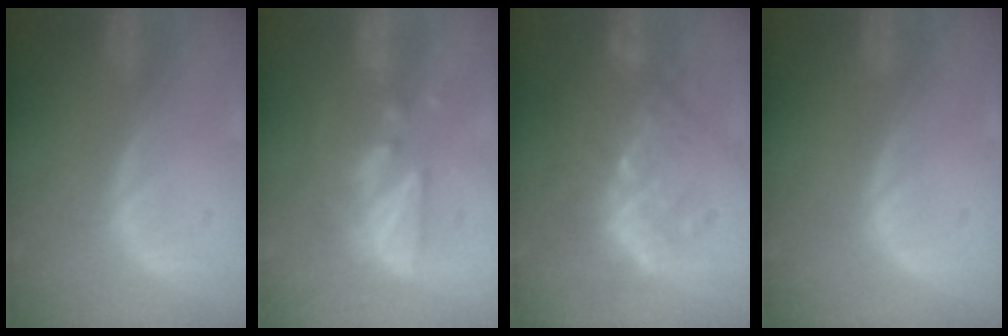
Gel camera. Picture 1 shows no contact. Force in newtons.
{"total": 8.9, "press": 7.8, "slide": 4.3}
{"total": 9.5, "press": 9.1, "slide": 2.7}
{"total": 0.0}